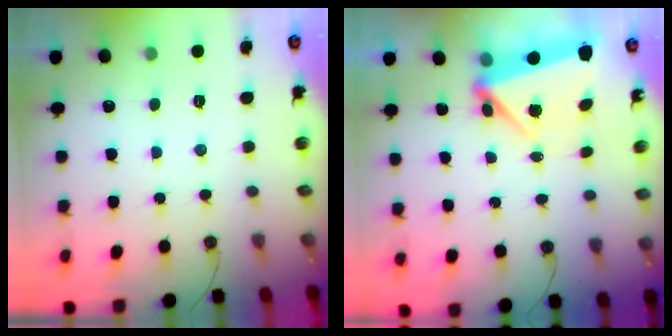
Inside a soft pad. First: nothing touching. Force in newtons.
{"total": 5.9, "press": 5.0, "slide": 3.0}